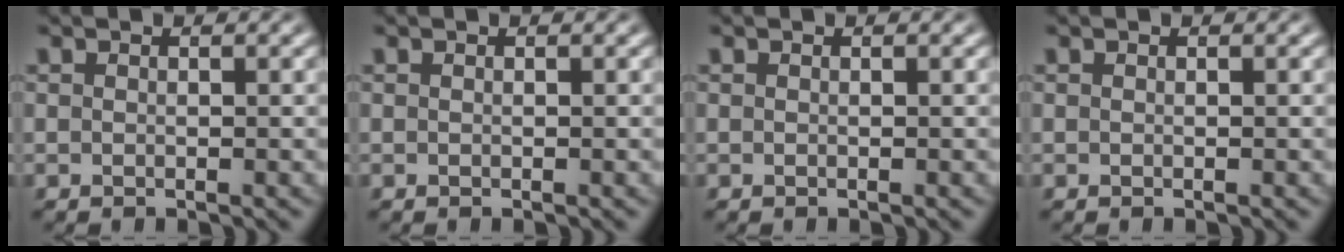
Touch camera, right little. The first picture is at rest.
{"total": 0.0}
{"total": 0.0}
{"total": 0.0}